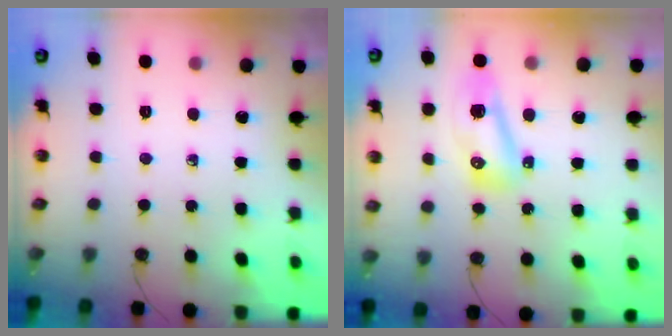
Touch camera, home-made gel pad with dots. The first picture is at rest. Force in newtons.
{"total": 8.5, "press": 8.3, "slide": 1.9}